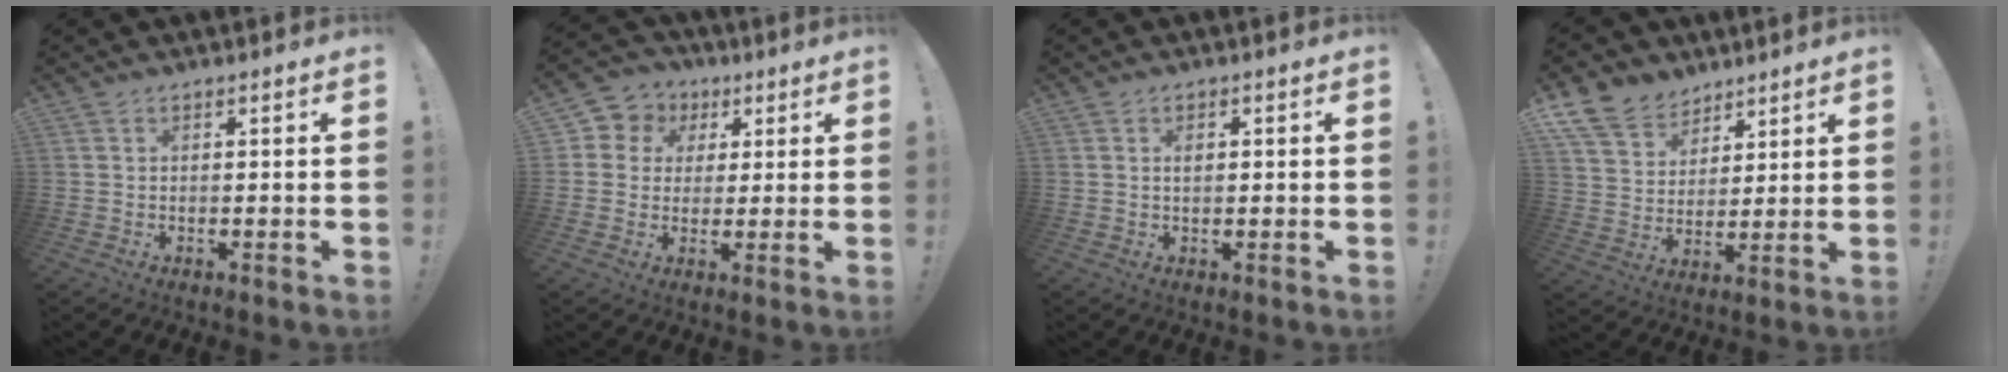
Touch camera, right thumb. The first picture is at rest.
{"total": 7.1, "force": [1.4, 6.8, 1.7], "torque": [-0.035, -0.005, 0.031]}
{"total": 1.3, "force": [0.1, 0.9, 1.0], "torque": [-0.018, 0.003, 0.000]}
{"total": 12.1, "force": [8.7, 7.8, 3.2], "torque": [-0.069, -0.061, 0.171]}